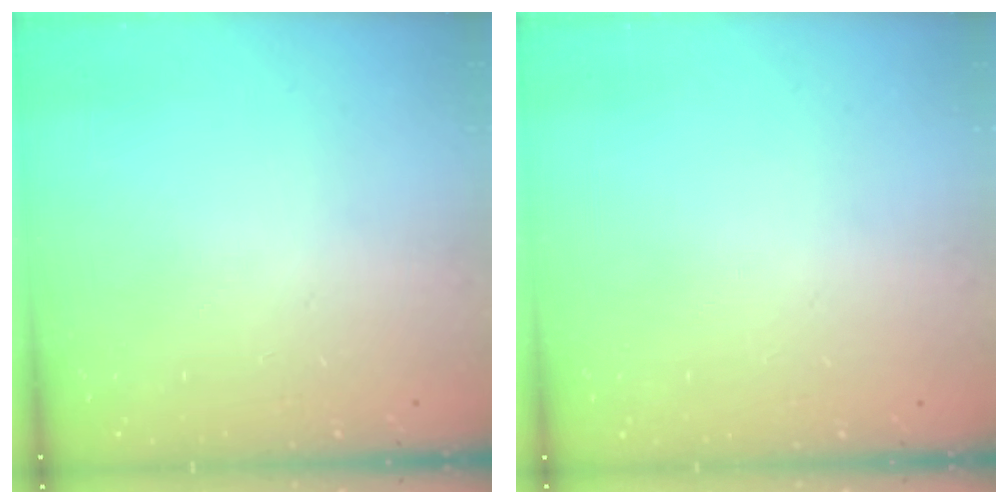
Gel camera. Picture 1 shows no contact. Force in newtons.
{"total": 0.0}